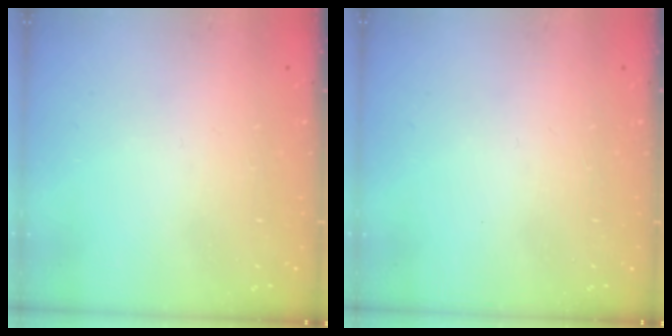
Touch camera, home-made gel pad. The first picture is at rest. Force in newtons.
{"total": 0.0}